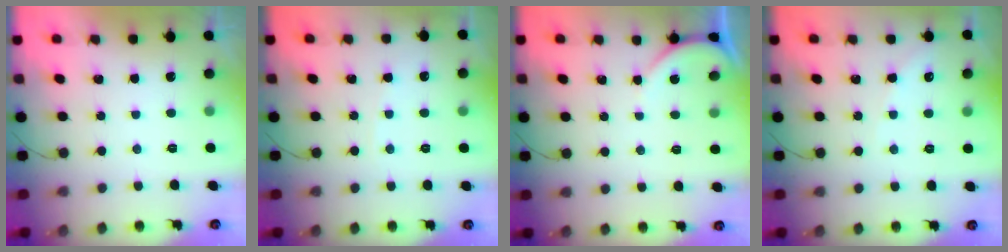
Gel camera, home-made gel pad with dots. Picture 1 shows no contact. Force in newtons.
{"total": 1.8, "press": 1.8, "slide": 0.2}
{"total": 3.1, "press": 3.1, "slide": 0.2}
{"total": 3.2, "press": 3.1, "slide": 0.5}